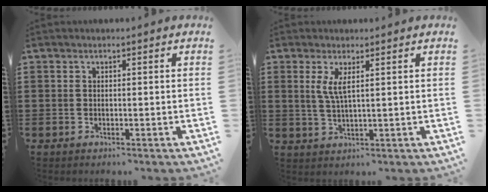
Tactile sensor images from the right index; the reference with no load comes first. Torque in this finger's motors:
{"motor_torque": [0.16, -0.02, 0.26, 0.13]}